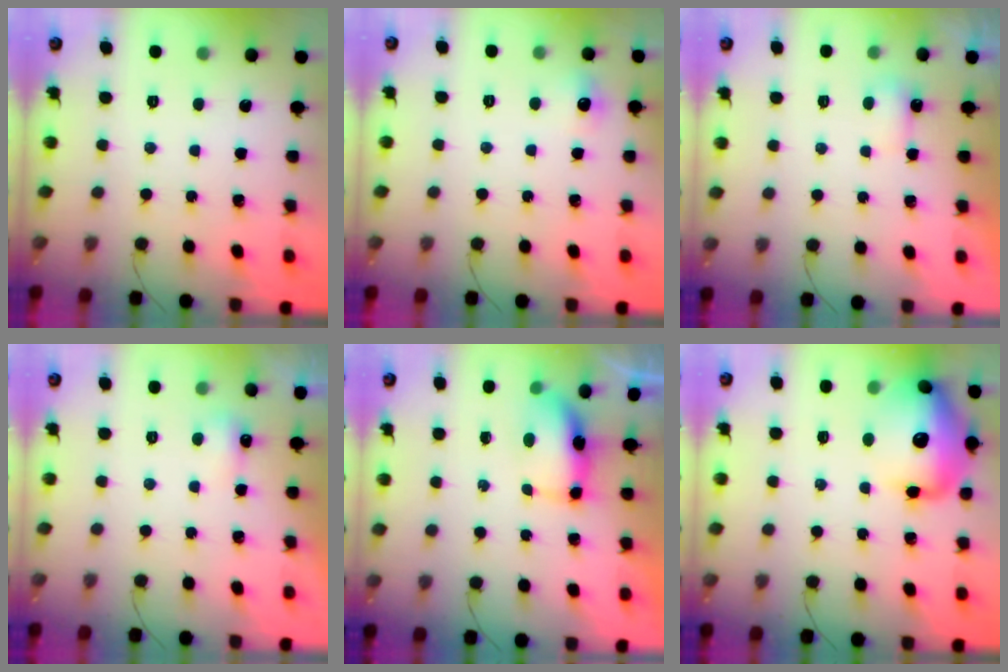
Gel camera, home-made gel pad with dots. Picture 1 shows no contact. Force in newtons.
{"total": 4.6, "press": 4.3, "slide": 1.5}
{"total": 3.0, "press": 2.9, "slide": 0.8}
{"total": 4.2, "press": 4.0, "slide": 1.0}
{"total": 6.4, "press": 6.3, "slide": 1.2}
{"total": 17.9, "press": 17.5, "slide": 3.4}